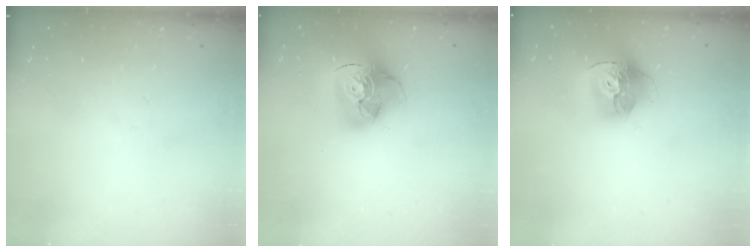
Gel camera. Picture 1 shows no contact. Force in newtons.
{"total": 17.2, "press": 17.0, "slide": 1.9}
{"total": 15.5, "press": 15.4, "slide": 1.7}